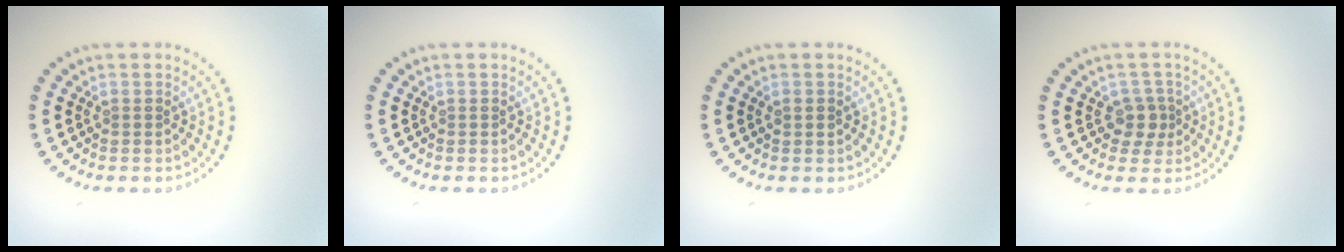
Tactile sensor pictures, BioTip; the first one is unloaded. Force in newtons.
{"total": 0.0}
{"total": 0.8, "press": 0.8, "slide": 0.3}
{"total": 2.0, "press": 1.6, "slide": 1.2}